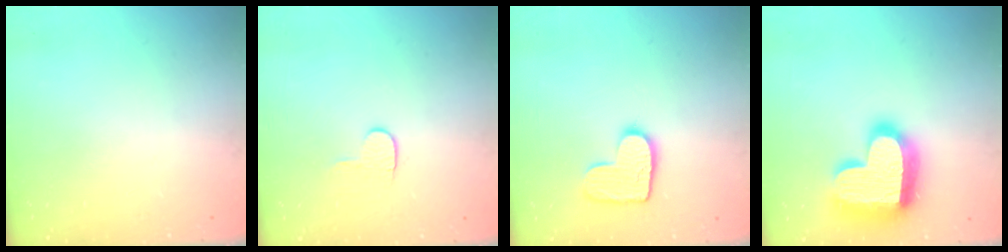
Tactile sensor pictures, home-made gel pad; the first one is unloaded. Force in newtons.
{"total": 4.5, "press": 4.5, "slide": 0.4}
{"total": 10.3, "press": 10.2, "slide": 0.6}
{"total": 21.5, "press": 21.5, "slide": 1.6}